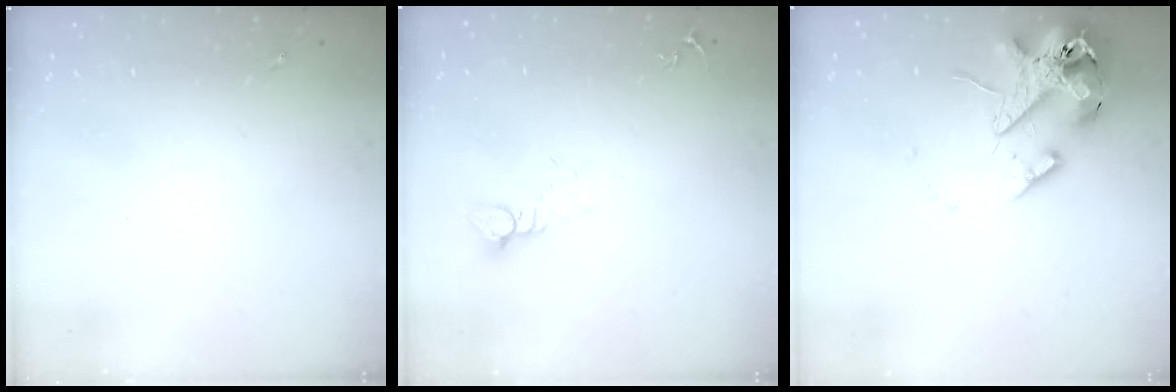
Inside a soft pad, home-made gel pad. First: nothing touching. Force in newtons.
{"total": 4.2, "press": 4.2, "slide": 0.4}
{"total": 15.6, "press": 15.4, "slide": 2.4}